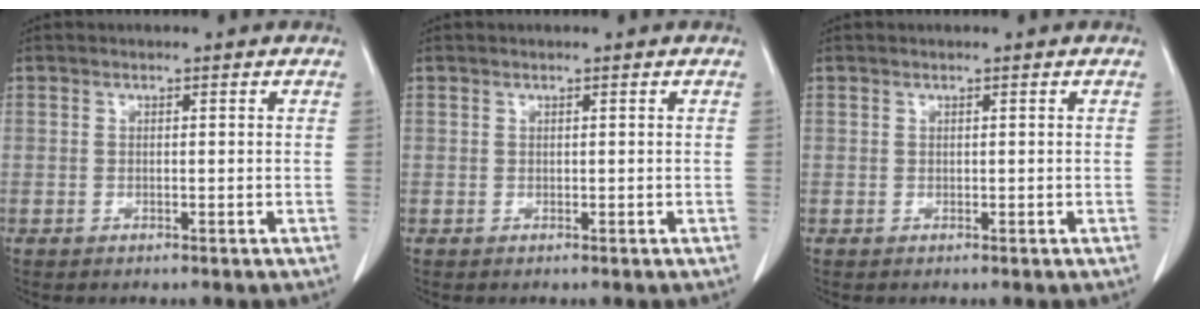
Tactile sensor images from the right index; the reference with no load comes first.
{"total": 0.0}
{"total": 0.0}